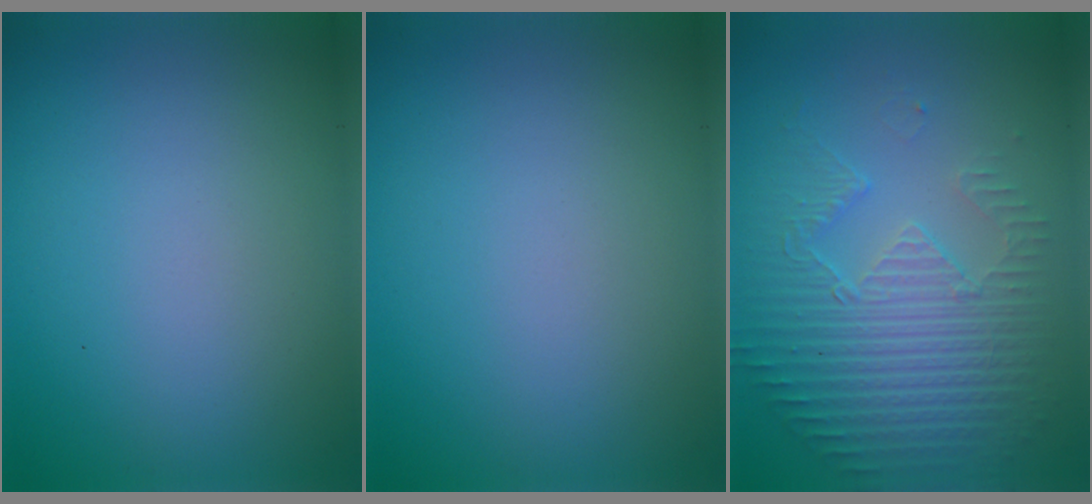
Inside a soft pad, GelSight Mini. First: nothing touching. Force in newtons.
{"total": 0.0}
{"total": 4.0, "press": 3.6, "slide": 1.7}